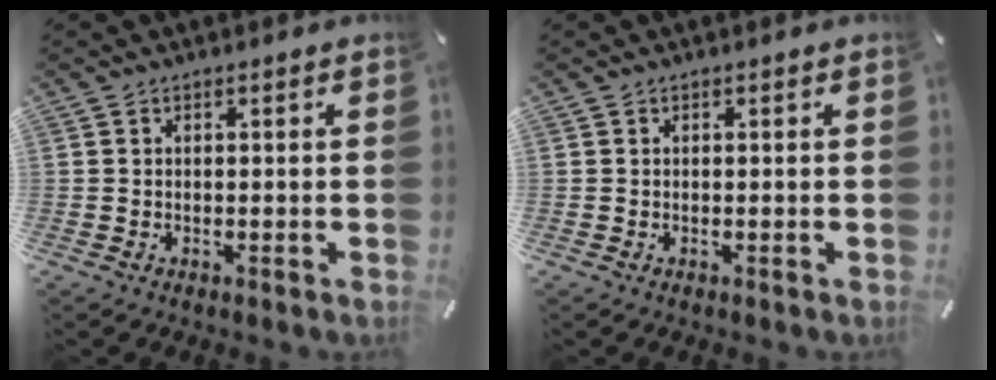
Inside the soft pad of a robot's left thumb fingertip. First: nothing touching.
{"total": 0.0}